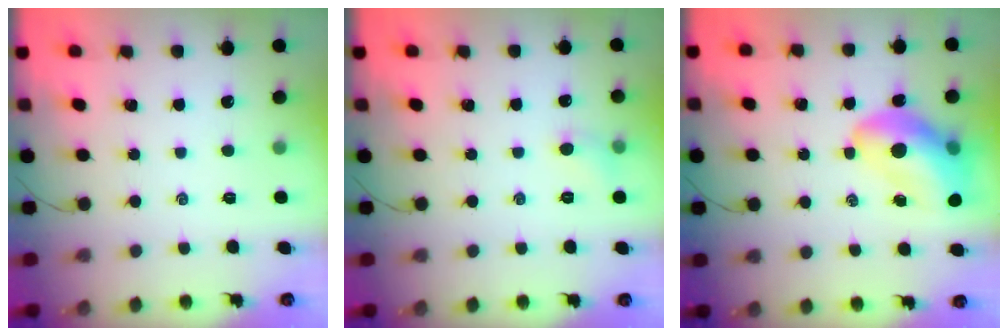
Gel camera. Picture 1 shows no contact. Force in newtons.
{"total": 4.6, "press": 4.3, "slide": 1.5}
{"total": 14.5, "press": 13.9, "slide": 4.1}